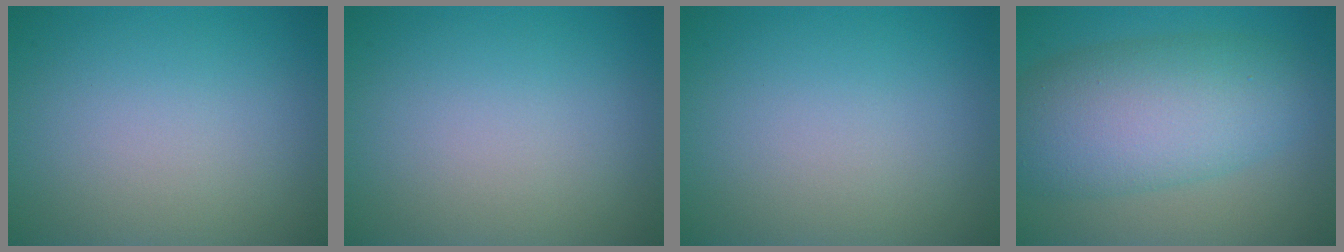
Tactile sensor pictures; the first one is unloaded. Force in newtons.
{"total": 0.0}
{"total": 0.0}
{"total": 8.7, "press": 8.7, "slide": 0.4}